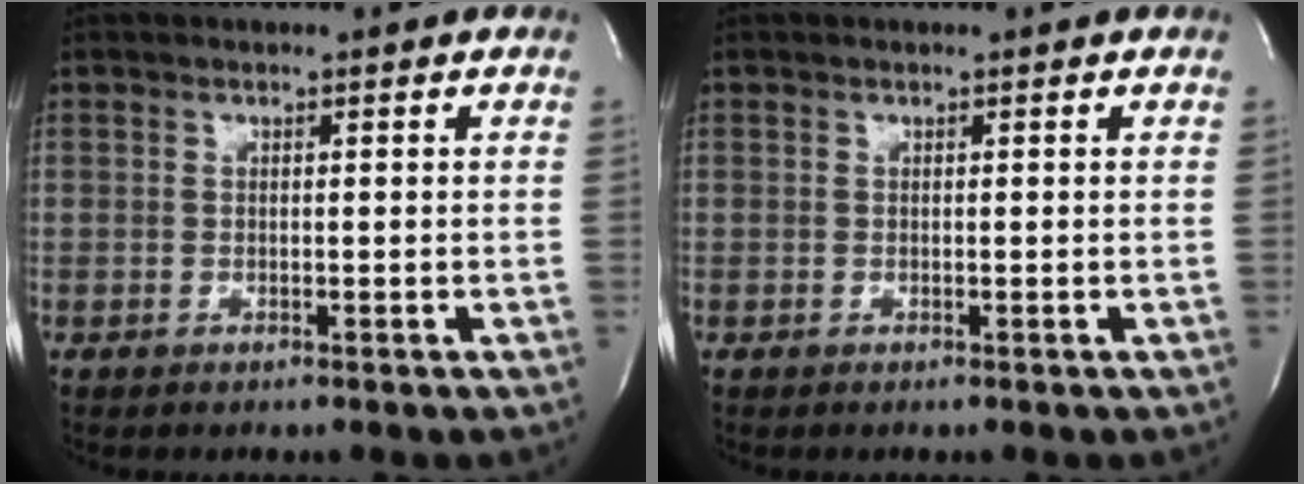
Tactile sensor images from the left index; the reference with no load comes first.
{"total": 0.0}